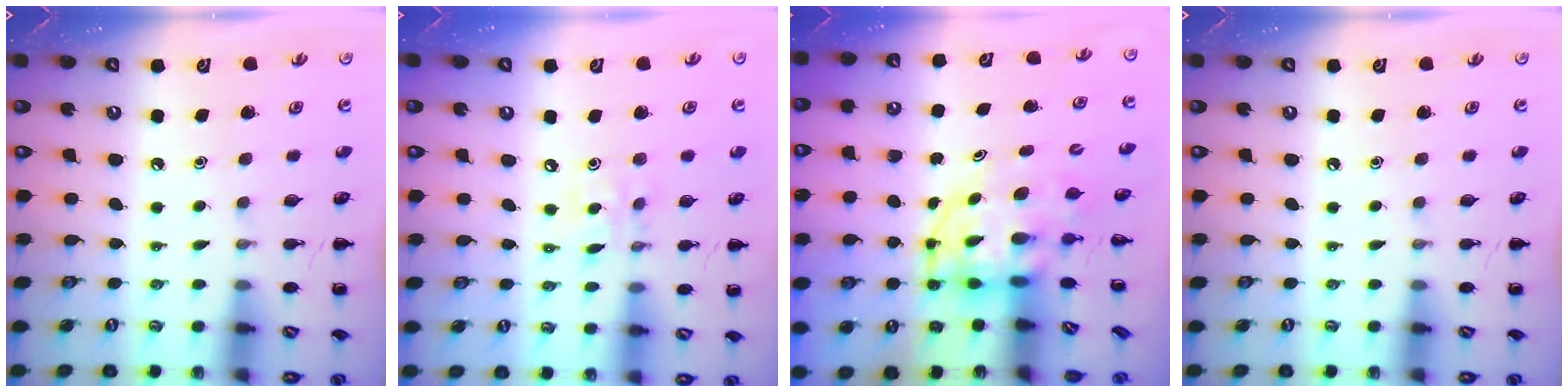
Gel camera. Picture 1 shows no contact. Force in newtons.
{"total": 6.4, "press": 6.2, "slide": 1.3}
{"total": 4.7, "press": 4.6, "slide": 1.2}
{"total": 0.0}